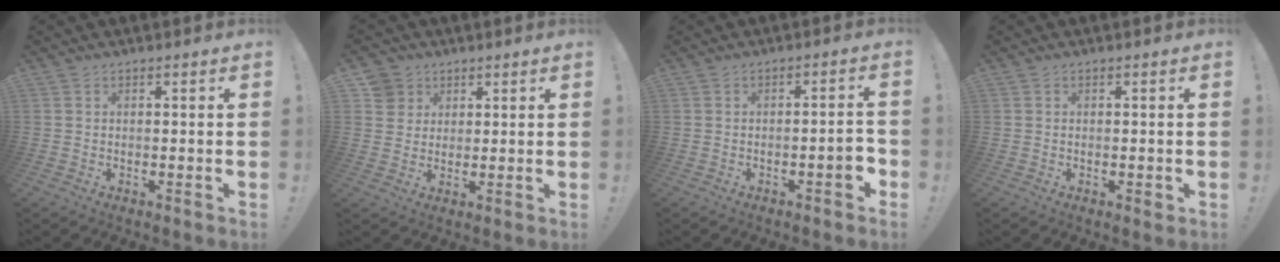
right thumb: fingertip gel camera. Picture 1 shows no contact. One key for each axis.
{"total": 5.5, "fx": 2.6, "fy": 4.8, "fz": 0.5, "tx": -0.009, "ty": -0.012, "tz": 0.052}
{"total": 5.7, "fx": -2.1, "fy": 1.4, "fz": 5.1, "tx": -0.061, "ty": 0.005, "tz": -0.034}
{"total": 1.3, "fx": -0.3, "fy": 0.4, "fz": 1.2, "tx": -0.019, "ty": 0.001, "tz": -0.004}